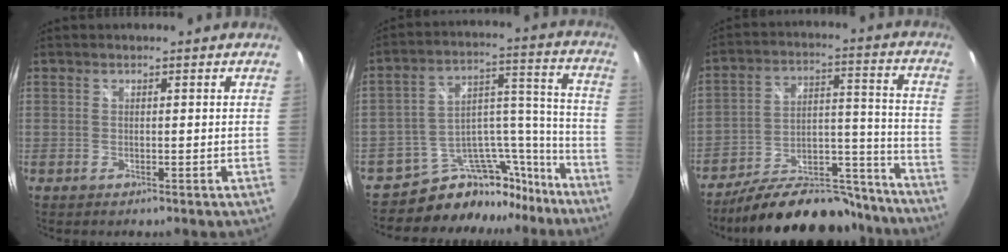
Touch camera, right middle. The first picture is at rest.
{"total": 15.3, "force": [-13.5, 7.0, 2.2], "torque": [-0.026, 0.083, -0.201]}
{"total": 22.0, "force": [-18.8, 7.4, 8.9], "torque": [-0.142, 0.034, -0.252]}